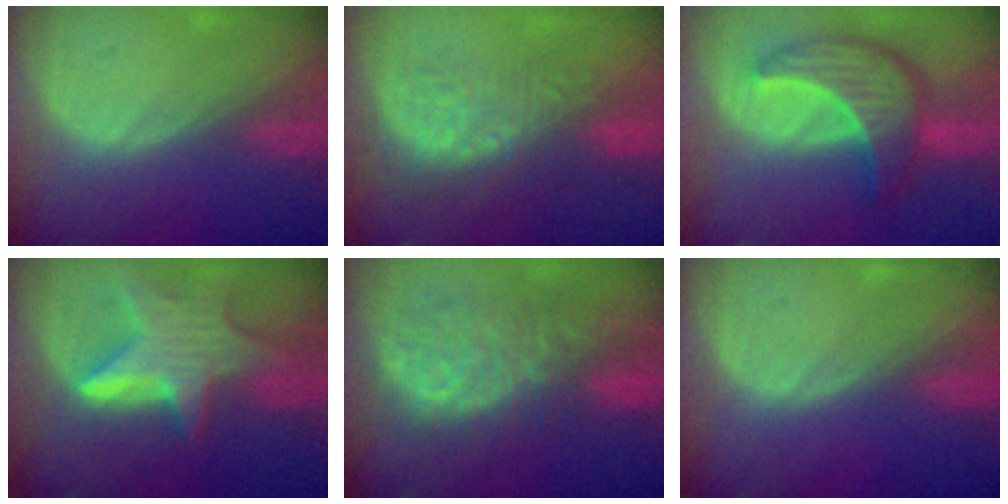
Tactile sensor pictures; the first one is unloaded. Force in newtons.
{"total": 8.7, "press": 8.4, "slide": 2.5}
{"total": 9.6, "press": 9.5, "slide": 0.8}
{"total": 9.0, "press": 9.0, "slide": 0.6}
{"total": 11.5, "press": 9.7, "slide": 6.1}
{"total": 0.0}